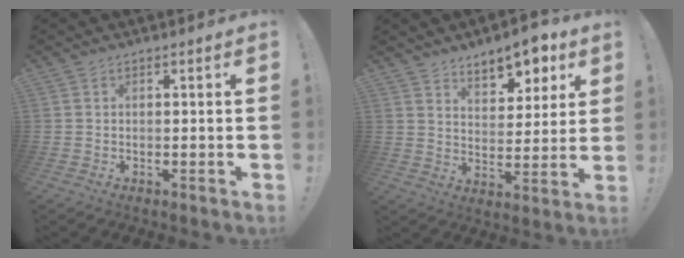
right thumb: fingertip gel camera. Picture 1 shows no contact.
{"total": 9.5, "force": [7.3, 4.7, 3.9], "torque": [-0.042, -0.057, 0.132]}